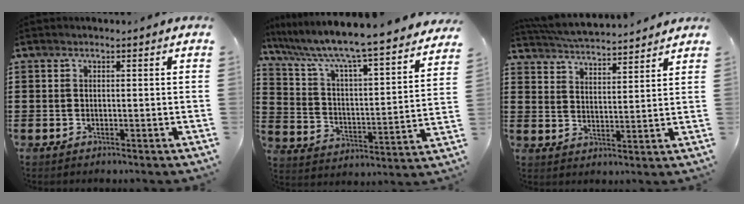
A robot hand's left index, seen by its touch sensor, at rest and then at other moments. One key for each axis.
{"total": 6.7, "fx": 5.8, "fy": -0.4, "fz": 3.2, "tx": -0.091, "ty": -0.058, "tz": 0.088}
{"total": 4.9, "fx": 4.8, "fy": 0.1, "fz": 0.6, "tx": -0.031, "ty": -0.026, "tz": 0.086}